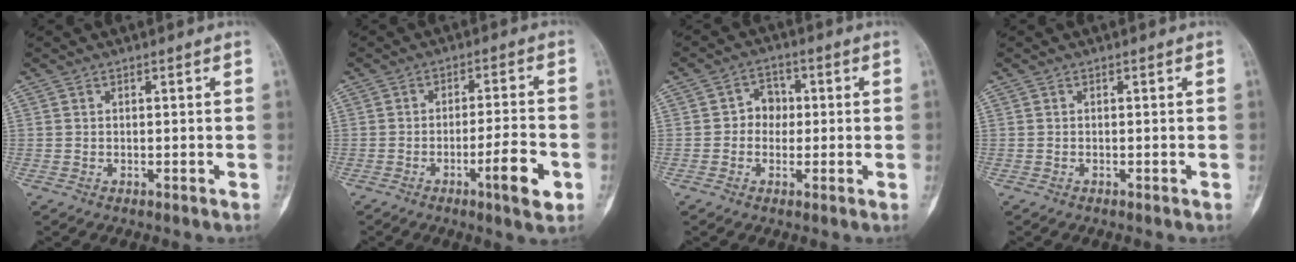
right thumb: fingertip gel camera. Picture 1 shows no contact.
{"total": 7.9, "force": [-3.3, 1.3, 7.1], "torque": [-0.108, 0.015, -0.047]}
{"total": 4.5, "force": [0.0, 3.9, 2.2], "torque": [-0.003, 0.012, -0.011]}
{"total": 0.0}